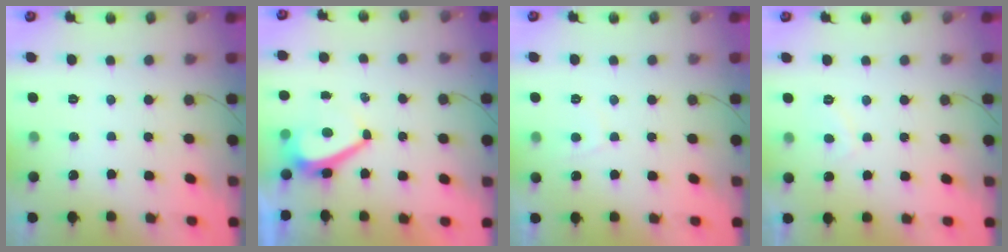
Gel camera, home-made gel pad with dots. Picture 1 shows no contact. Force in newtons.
{"total": 5.5, "press": 5.5, "slide": 0.8}
{"total": 1.6, "press": 1.5, "slide": 0.6}
{"total": 2.1, "press": 2.0, "slide": 0.8}